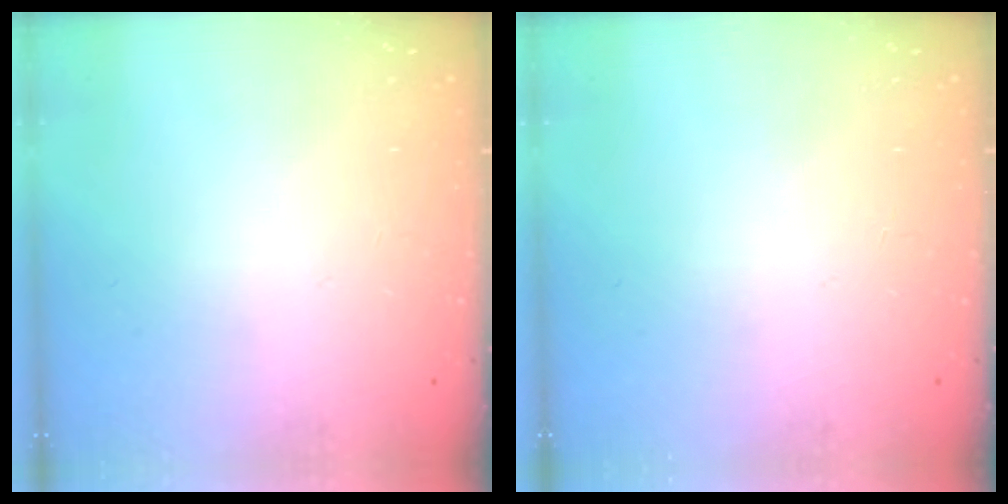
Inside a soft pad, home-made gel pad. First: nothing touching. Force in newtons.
{"total": 0.0}